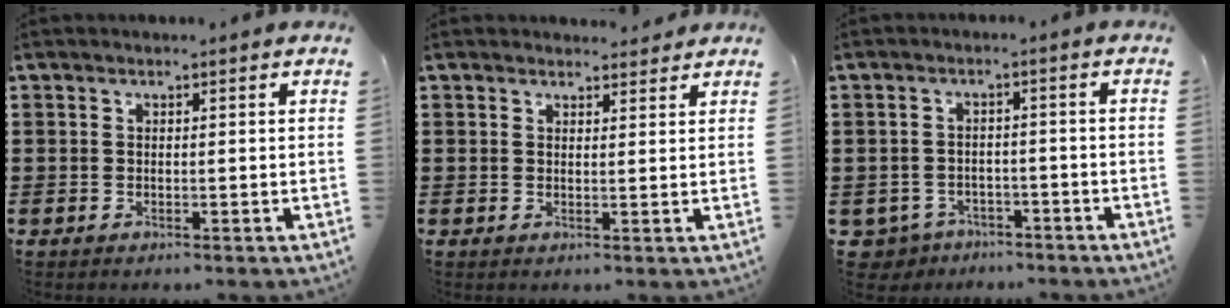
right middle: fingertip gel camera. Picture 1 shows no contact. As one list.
[{"total": 1.9, "force": [1.9, 0.5, -0.1], "torque": [0.004, -0.002, 0.035]}, {"total": 3.1, "force": [-2.9, 1.2, 0.0], "torque": [-0.025, -0.002, -0.068]}]